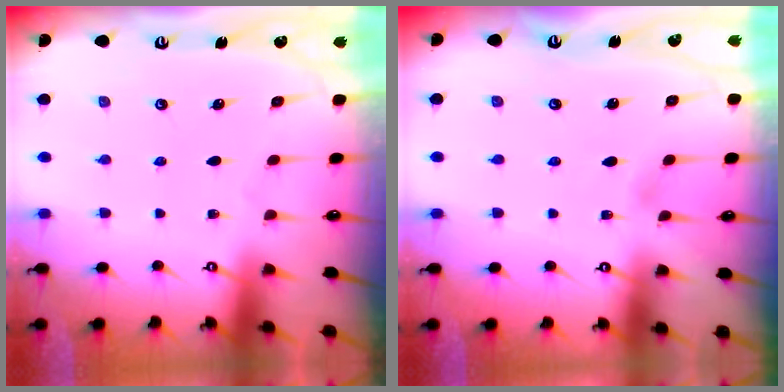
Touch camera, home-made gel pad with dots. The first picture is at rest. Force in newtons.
{"total": 2.6, "press": 2.6, "slide": 0.3}